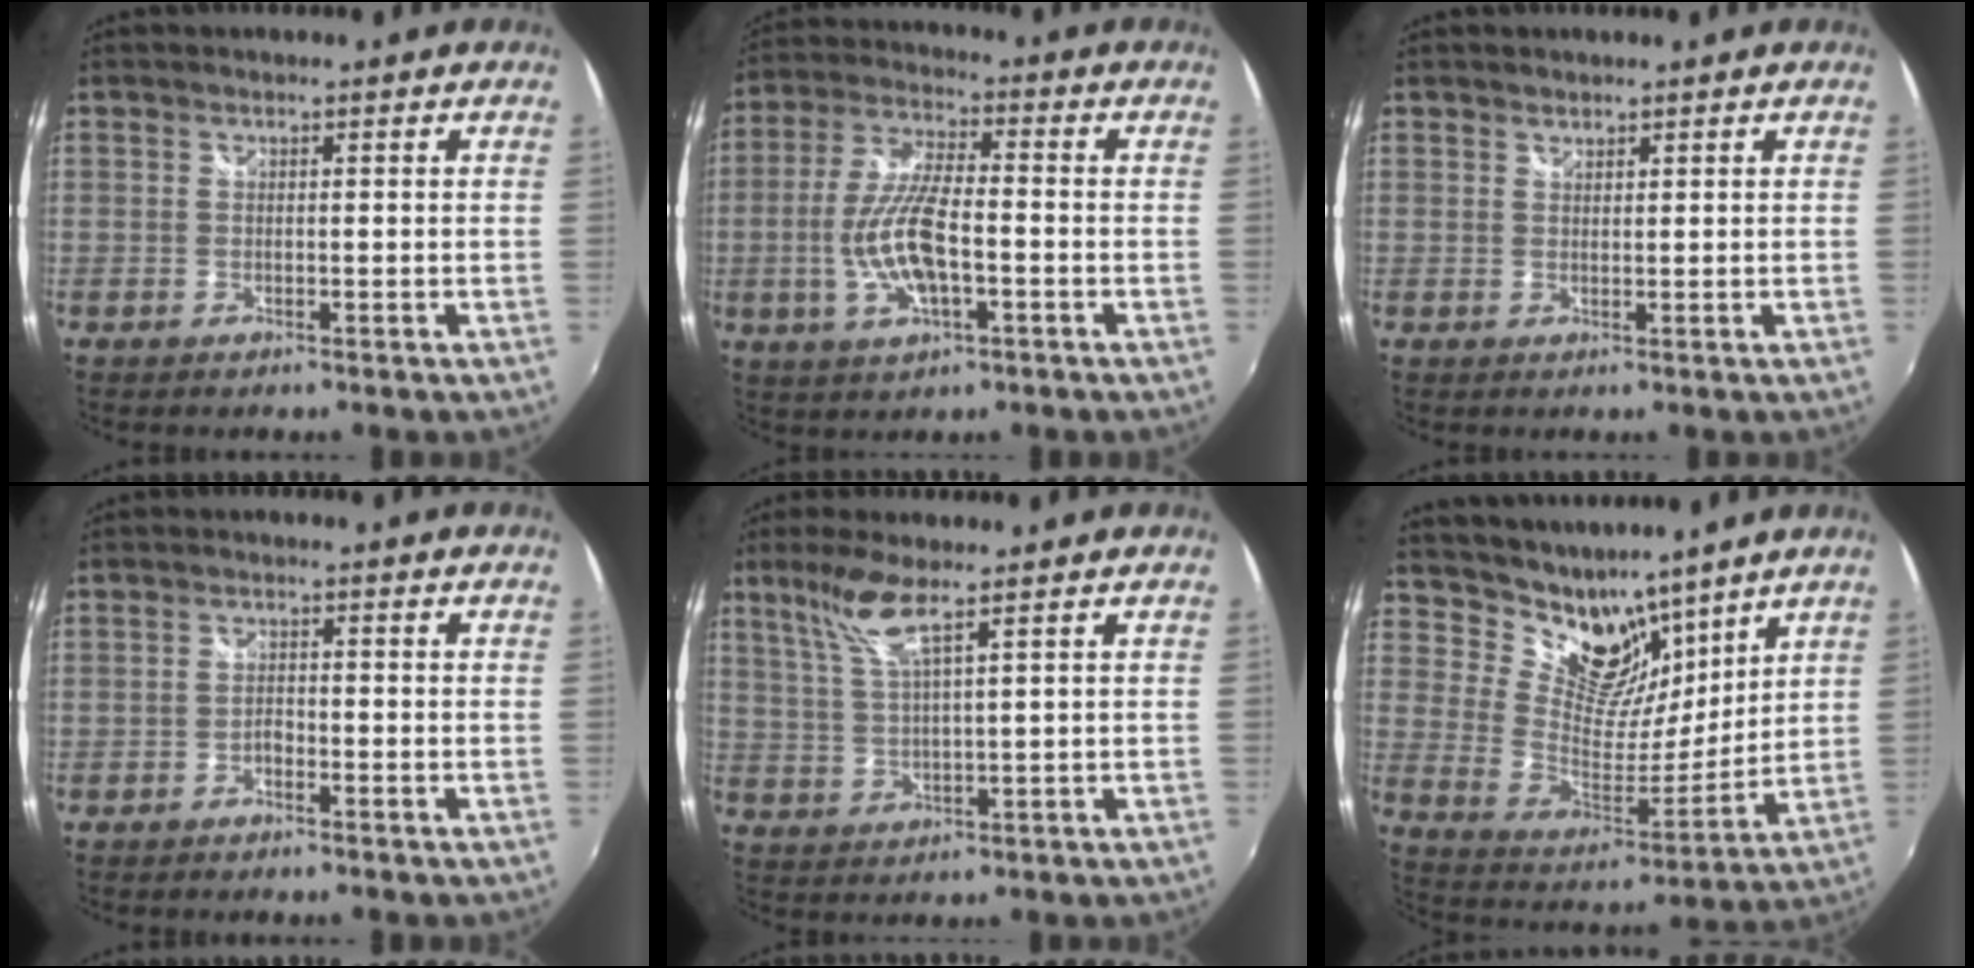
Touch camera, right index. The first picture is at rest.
{"total": 11.6, "force": [-2.7, 4.0, 10.5], "torque": [-0.218, -0.001, -0.050]}
{"total": 1.0, "force": [0.9, 0.4, 0.1], "torque": [0.000, 0.002, 0.016]}
{"total": 1.5, "force": [-1.2, 0.7, 0.6], "torque": [-0.012, 0.001, -0.023]}
{"total": 6.6, "force": [4.2, 0.3, 5.2], "torque": [-0.109, 0.000, 0.088]}
{"total": 14.4, "force": [11.2, 7.2, 5.5], "torque": [-0.108, -0.008, 0.211]}